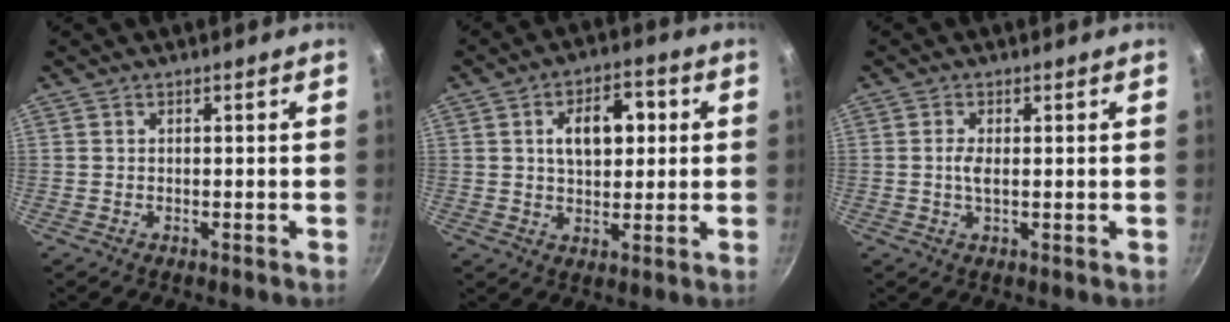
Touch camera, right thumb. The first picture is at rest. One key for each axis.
{"total": 9.8, "fx": 2.2, "fy": 5.8, "fz": 7.7, "tx": -0.095, "ty": 0.007, "tz": 0.032}
{"total": 2.4, "fx": 0.3, "fy": 0.9, "fz": 2.2, "tx": -0.048, "ty": -0.004, "tz": 0.003}